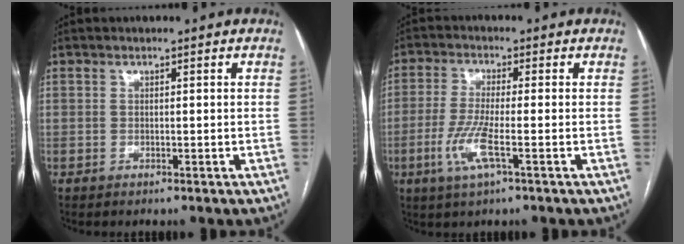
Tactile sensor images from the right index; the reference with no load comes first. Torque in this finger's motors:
{"motor_torque": [0.84, -0.48, 0.53, 0.15]}